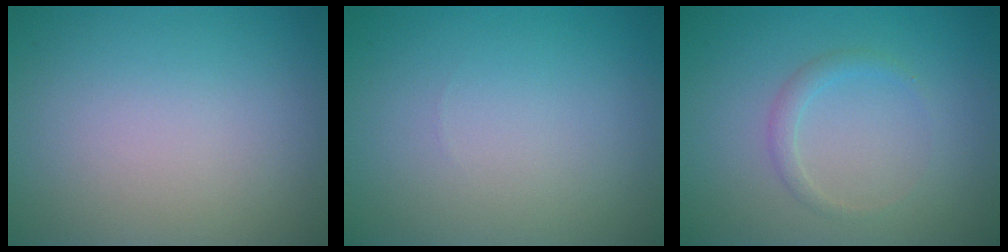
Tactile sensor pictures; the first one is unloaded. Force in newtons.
{"total": 0.0}
{"total": 1.3, "press": 1.3, "slide": 0.0}